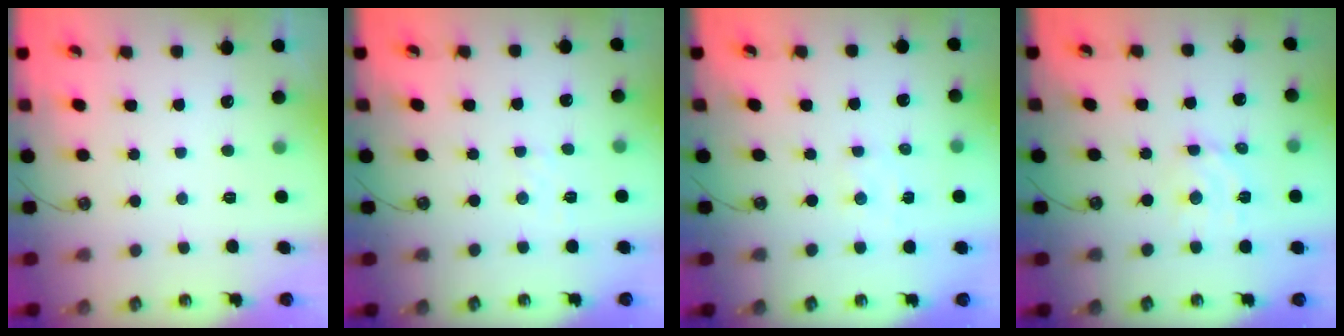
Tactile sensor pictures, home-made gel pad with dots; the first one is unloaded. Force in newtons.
{"total": 2.5, "press": 2.5, "slide": 0.4}
{"total": 2.2, "press": 2.2, "slide": 0.4}
{"total": 6.1, "press": 6.0, "slide": 1.2}